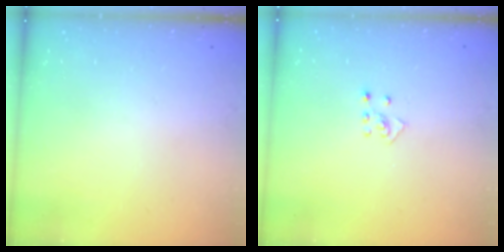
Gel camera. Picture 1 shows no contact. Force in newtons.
{"total": 3.7, "press": 3.7, "slide": 0.3}